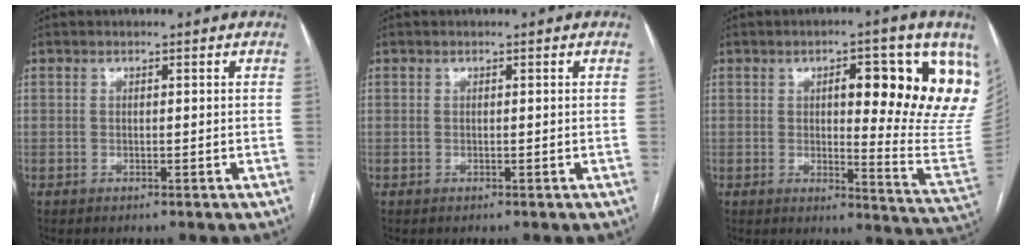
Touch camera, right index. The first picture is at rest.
{"total": 0.0}
{"total": 17.7, "force": [6.9, 3.4, 16.0], "torque": [-0.167, -0.004, 0.086]}